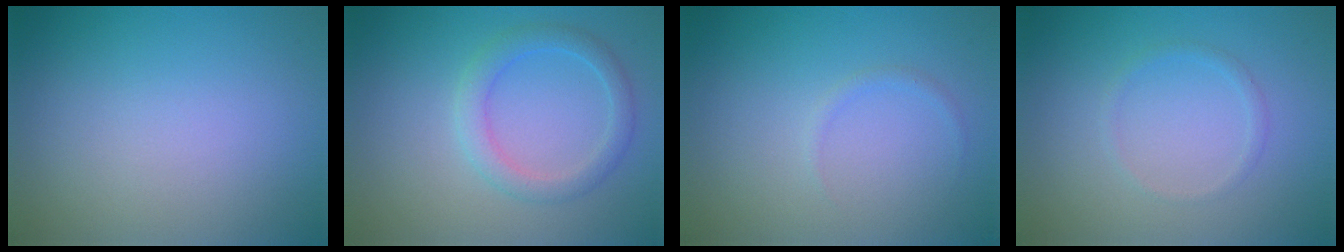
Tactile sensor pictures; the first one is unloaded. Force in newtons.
{"total": 2.7, "press": 2.7, "slide": 0.1}
{"total": 0.6, "press": 0.6, "slide": 0.1}
{"total": 0.9, "press": 0.9, "slide": 0.1}